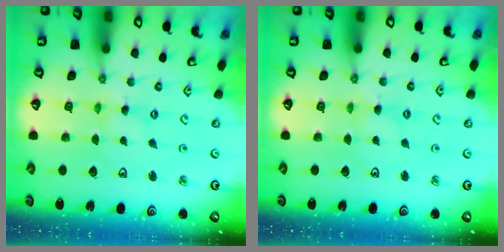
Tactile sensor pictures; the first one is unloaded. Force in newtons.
{"total": 0.5, "press": 0.5, "slide": 0.2}